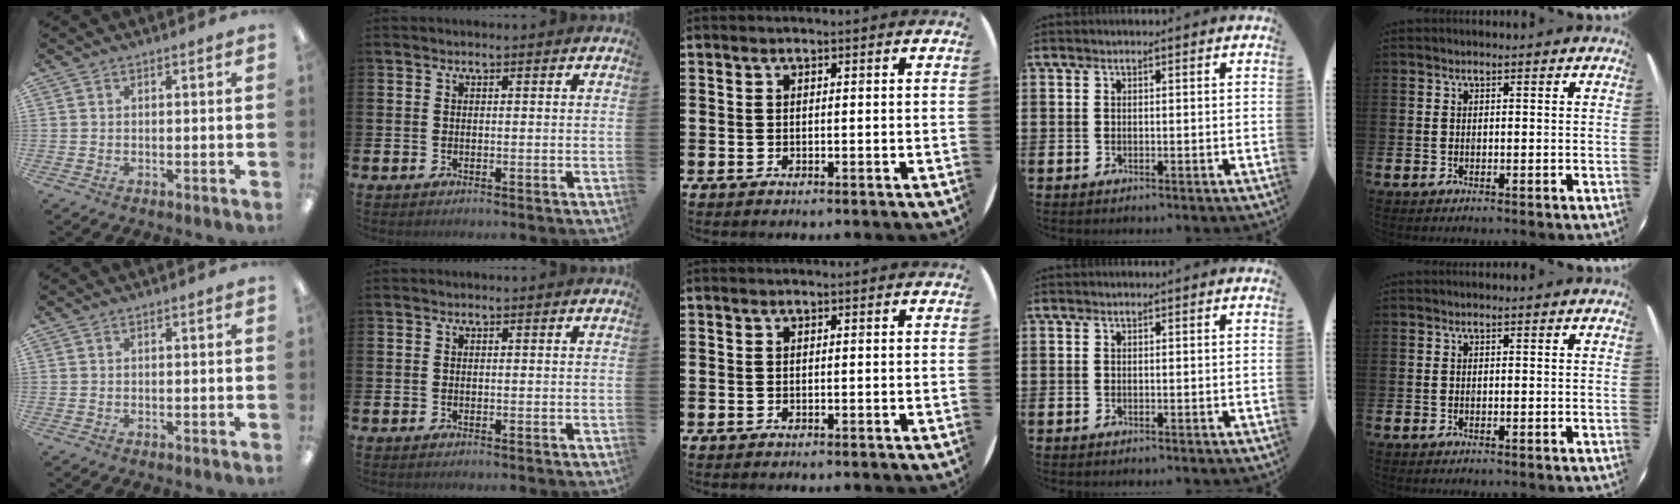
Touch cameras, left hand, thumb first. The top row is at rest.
{}